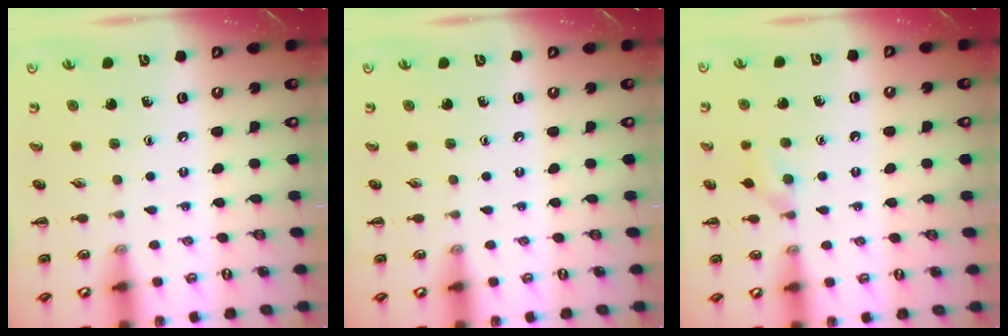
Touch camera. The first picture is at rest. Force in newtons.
{"total": 0.0}
{"total": 6.6, "press": 6.3, "slide": 1.9}